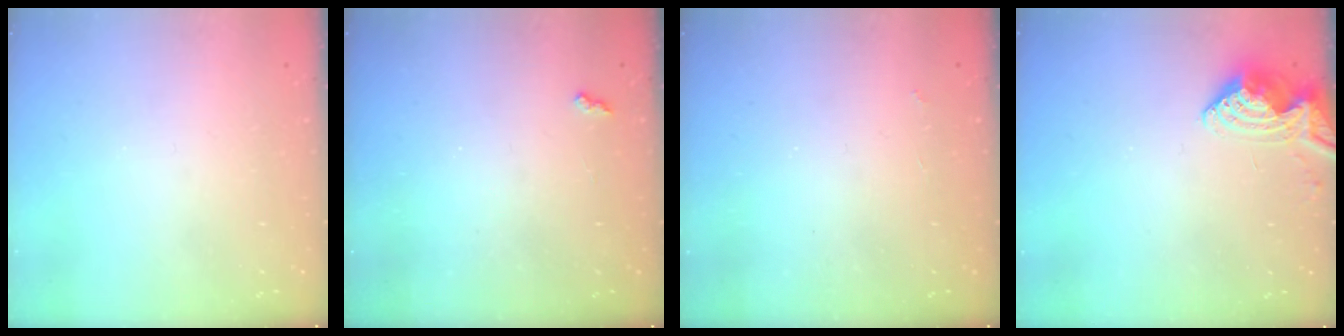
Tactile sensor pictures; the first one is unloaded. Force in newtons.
{"total": 2.4, "press": 2.4, "slide": 0.4}
{"total": 2.5, "press": 2.5, "slide": 0.5}
{"total": 9.1, "press": 9.1, "slide": 0.5}